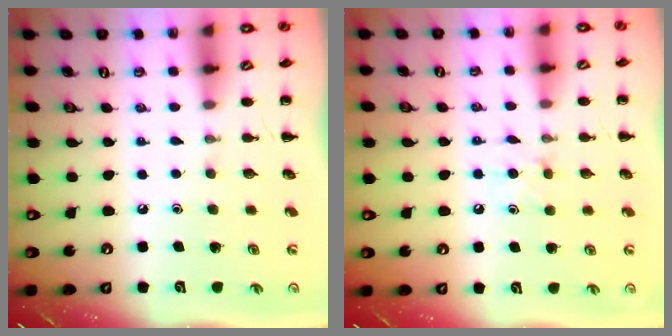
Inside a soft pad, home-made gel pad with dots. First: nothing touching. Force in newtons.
{"total": 5.7, "press": 5.4, "slide": 2.0}